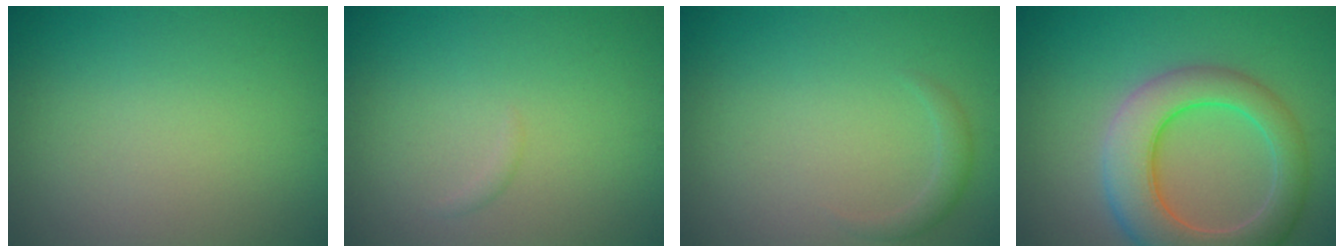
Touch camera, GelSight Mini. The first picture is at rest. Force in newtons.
{"total": 0.5, "press": 0.5, "slide": 0.1}
{"total": 1.2, "press": 1.2, "slide": 0.1}
{"total": 8.0, "press": 8.0, "slide": 0.6}